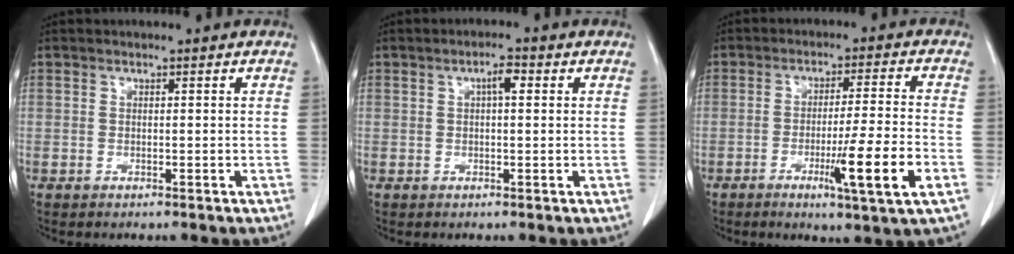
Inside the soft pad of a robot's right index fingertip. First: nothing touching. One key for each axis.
{"total": 2.4, "fx": 0.7, "fy": 0.6, "fz": 2.2, "tx": -0.040, "ty": 0.006, "tz": 0.010}
{"total": 10.6, "fx": -3.9, "fy": -0.9, "fz": 9.8, "tx": -0.161, "ty": -0.022, "tz": -0.062}